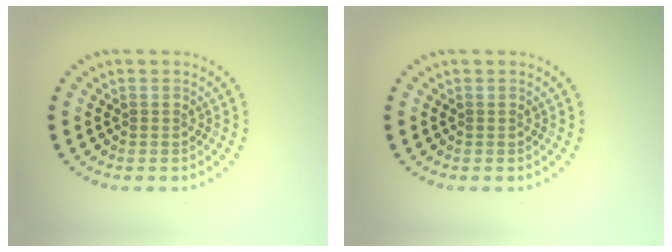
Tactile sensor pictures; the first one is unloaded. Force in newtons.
{"total": 0.0}